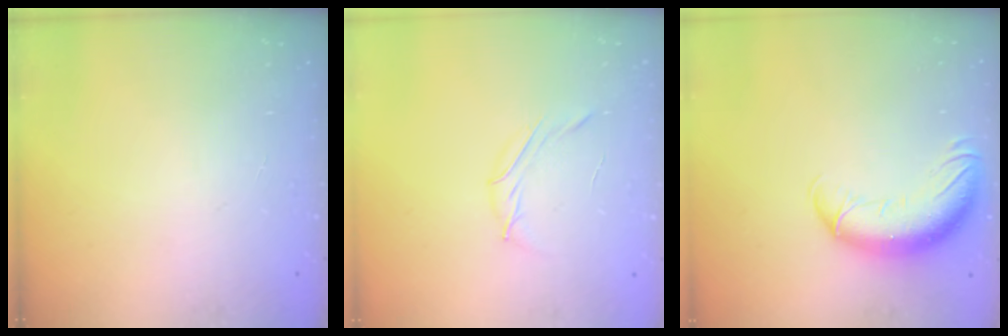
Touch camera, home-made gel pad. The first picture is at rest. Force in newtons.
{"total": 4.0, "press": 3.8, "slide": 1.0}
{"total": 13.4, "press": 13.0, "slide": 3.2}